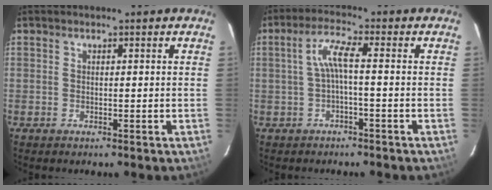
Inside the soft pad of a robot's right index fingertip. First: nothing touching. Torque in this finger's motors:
{"motor_torque": [0.56, -0.23, 0.34, 0.11]}